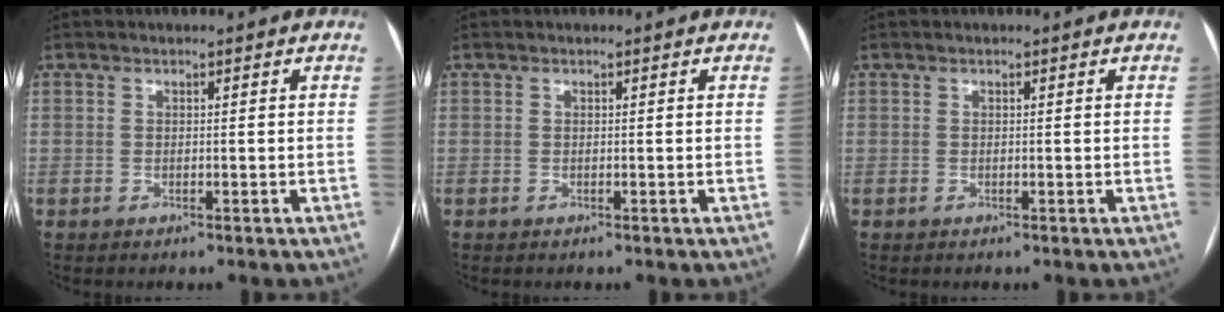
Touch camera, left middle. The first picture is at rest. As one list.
[{"total": 0.0}, {"total": 0.0}]